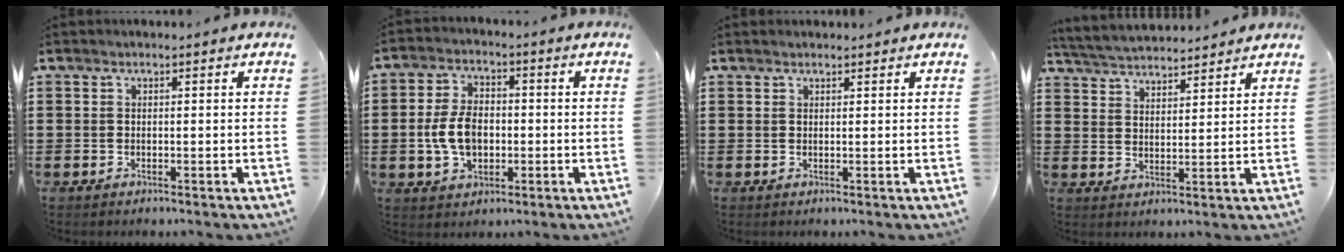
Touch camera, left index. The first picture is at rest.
{"total": 7.2, "force": [-1.0, 4.6, 5.5], "torque": [-0.127, 0.004, -0.025]}
{"total": 0.7, "force": [0.7, 0.1, 0.1], "torque": [-0.002, 0.001, 0.014]}
{"total": 4.2, "force": [4.2, 0.3, 0.3], "torque": [-0.024, -0.018, 0.074]}